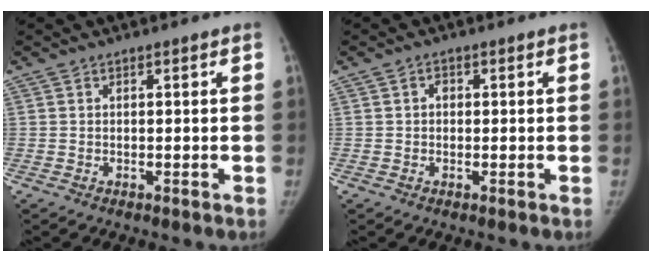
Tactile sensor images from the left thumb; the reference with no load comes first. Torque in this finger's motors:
{"motor_torque": [0.13, 0.02, 0.21, -0.50, 0.02]}